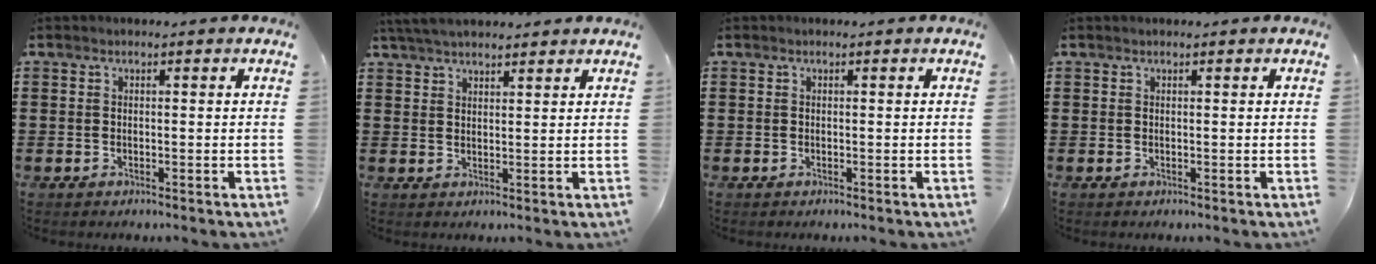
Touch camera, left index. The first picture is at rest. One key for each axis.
{"total": 4.1, "fx": 3.8, "fy": 0.5, "fz": 1.5, "tx": -0.039, "ty": -0.004, "tz": 0.071}
{"total": 0.0}
{"total": 0.0}